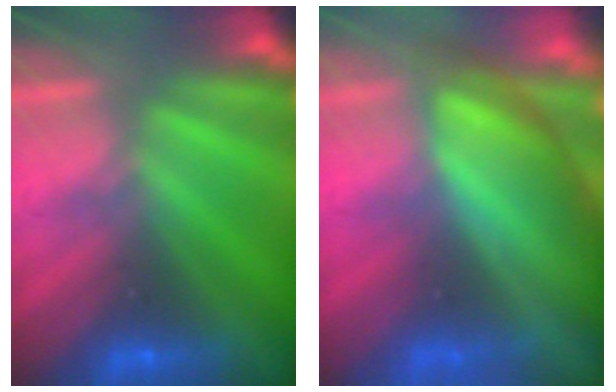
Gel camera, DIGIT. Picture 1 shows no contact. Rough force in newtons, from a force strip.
{"total": 9.8}